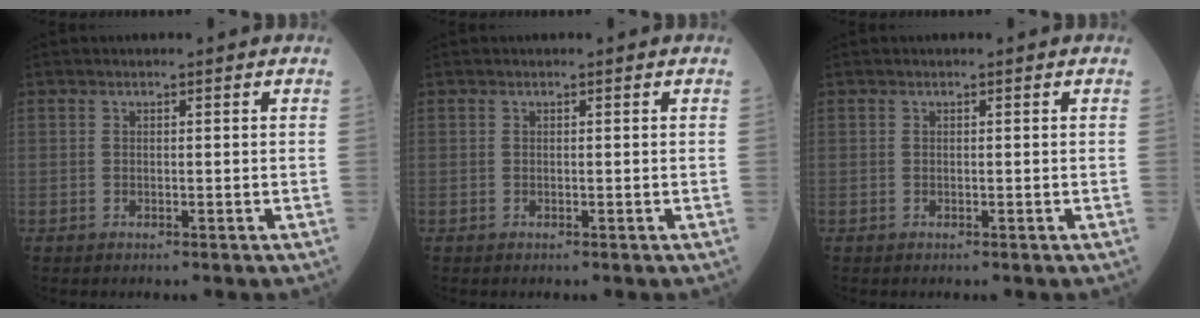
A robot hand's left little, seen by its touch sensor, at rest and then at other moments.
{"total": 0.0}
{"total": 0.0}